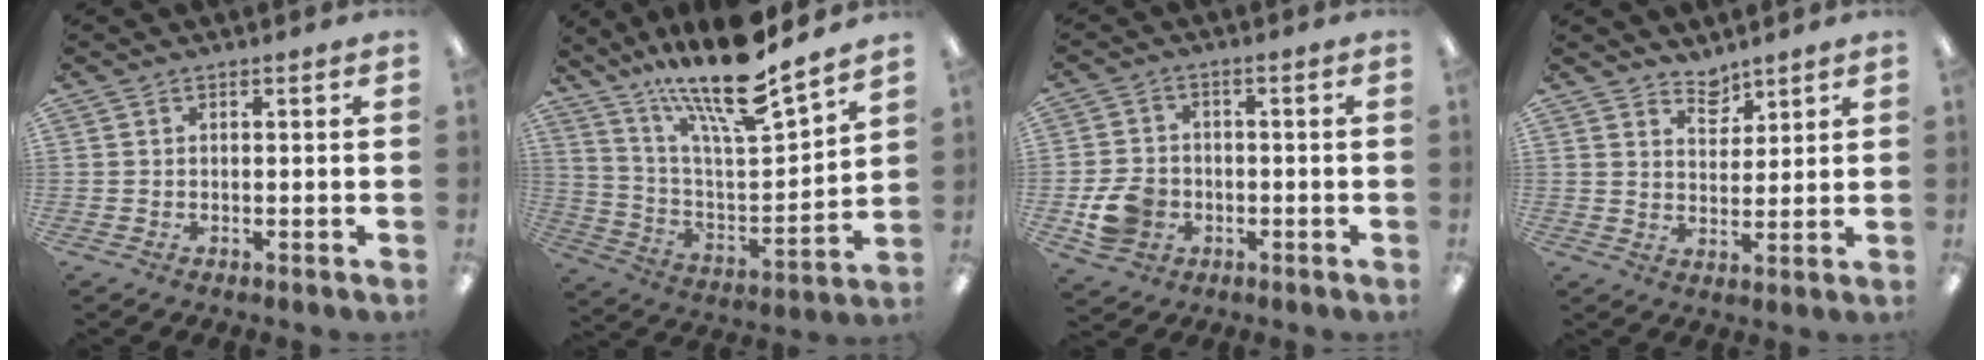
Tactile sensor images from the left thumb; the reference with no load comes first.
{"total": 20.4, "force": [16.8, 3.6, 10.9], "torque": [-0.201, -0.113, 0.283]}
{"total": 7.8, "force": [-2.5, 6.4, 3.8], "torque": [-0.078, 0.013, -0.043]}
{"total": 4.8, "force": [4.3, 2.1, 0.7], "torque": [-0.003, -0.031, 0.078]}